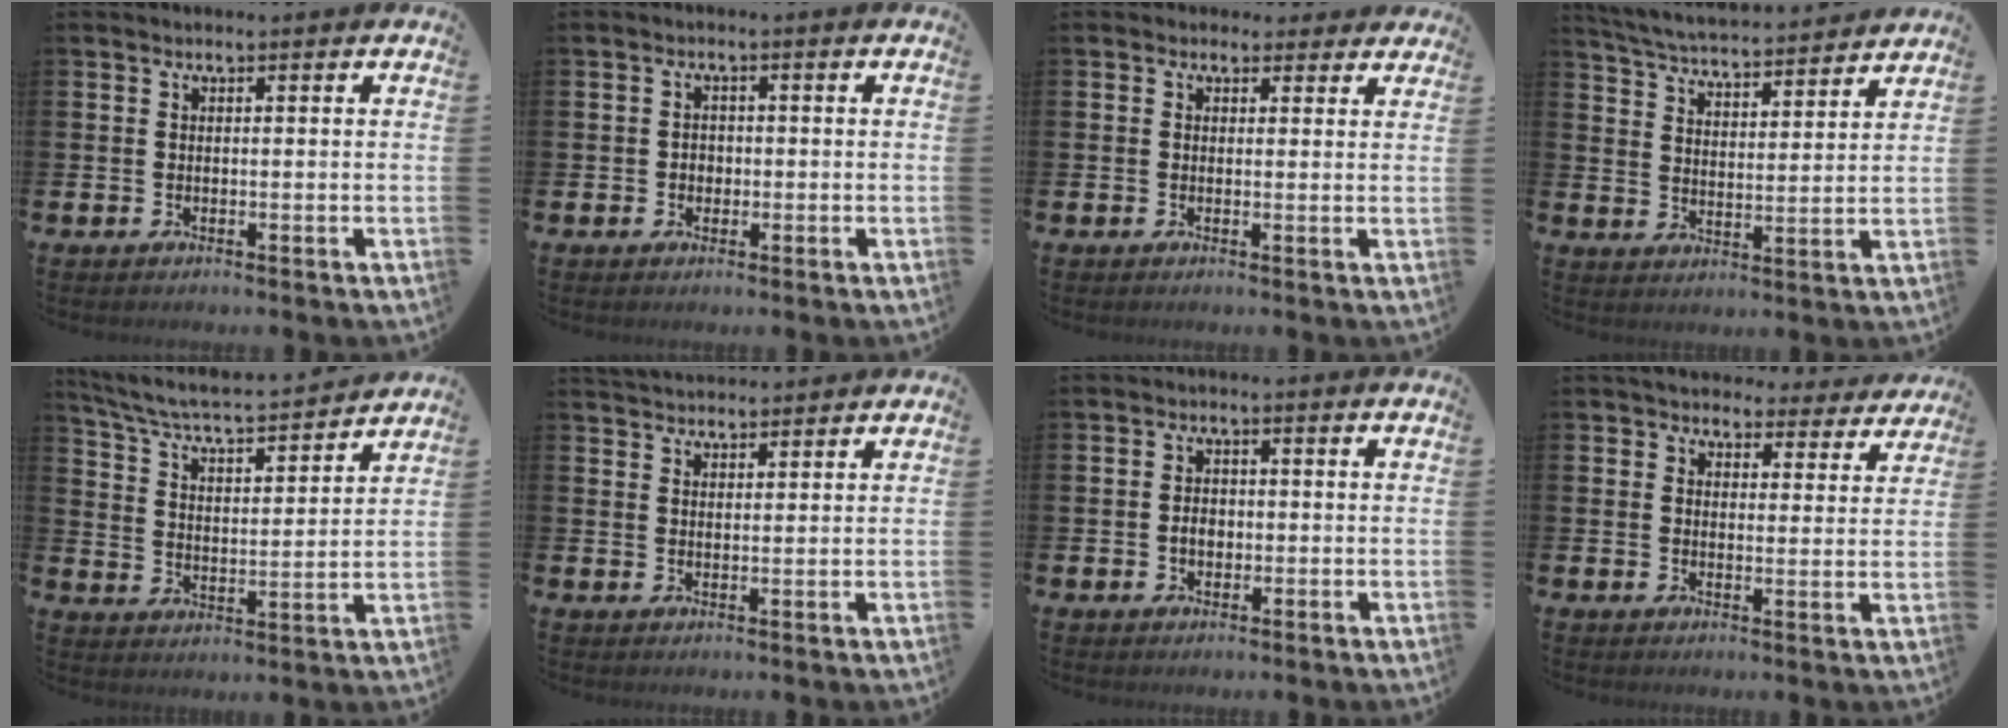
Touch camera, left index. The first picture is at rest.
{"total": 1.5, "force": [-0.4, 1.4, 0.6], "torque": [-0.005, 0.004, -0.011]}
{"total": 2.0, "force": [1.7, 1.0, -0.1], "torque": [0.006, -0.002, 0.028]}
{"total": 5.1, "force": [5.0, 0.2, 0.8], "torque": [-0.041, -0.043, 0.086]}
{"total": 5.8, "force": [5.4, 0.5, 1.9], "torque": [-0.068, -0.049, 0.087]}
{"total": 2.9, "force": [2.8, 0.6, 0.1], "torque": [-0.001, -0.017, 0.052]}
{"total": 2.4, "force": [-0.5, 1.7, 1.5], "torque": [-0.012, -0.002, -0.016]}
{"total": 4.4, "force": [4.1, 1.6, 0.4], "torque": [-0.016, -0.026, 0.071]}